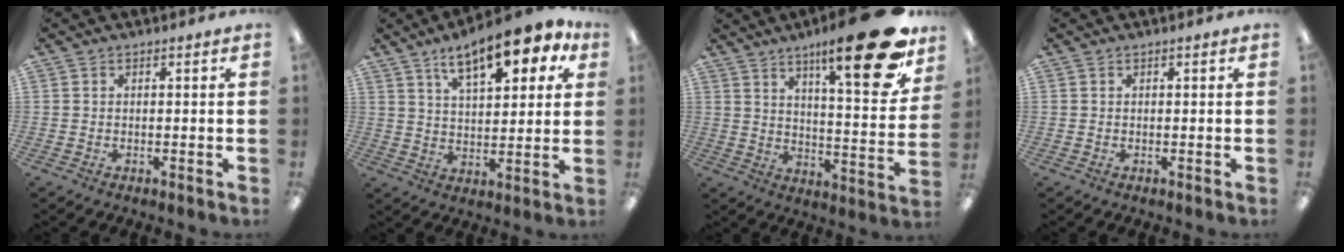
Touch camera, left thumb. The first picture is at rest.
{"total": 14.2, "force": [8.9, 5.7, 9.5], "torque": [-0.144, -0.032, 0.149]}
{"total": 23.6, "force": [14.3, 6.2, 17.6], "torque": [-0.242, -0.093, 0.220]}
{"total": 0.0}